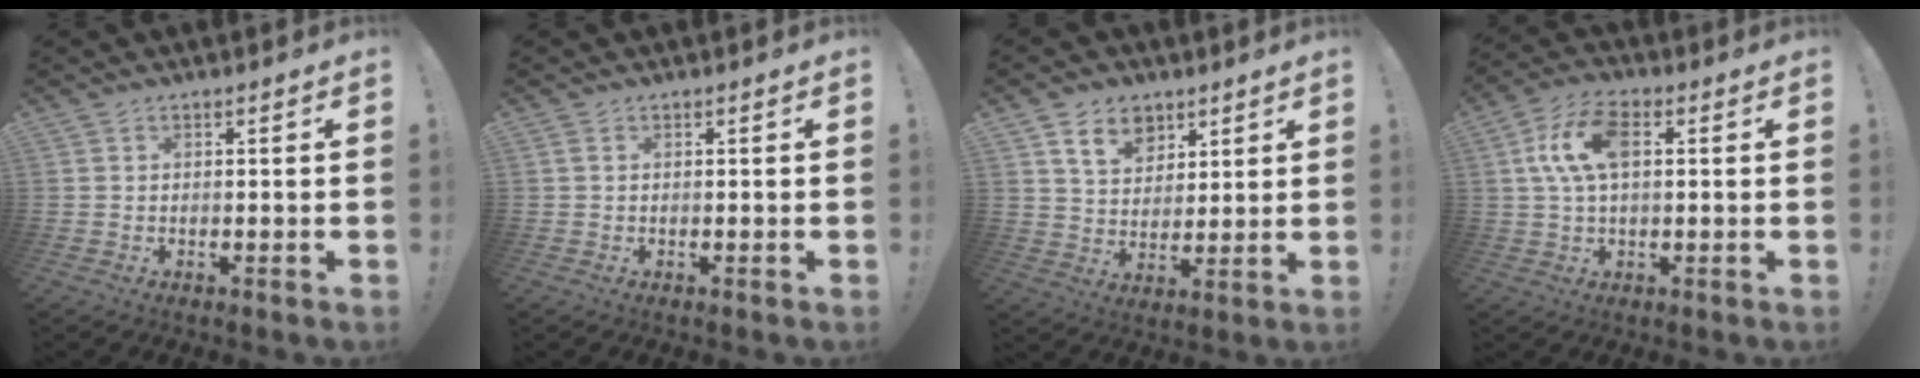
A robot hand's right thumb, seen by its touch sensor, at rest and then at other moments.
{"total": 0.7, "force": [0.1, 0.0, 0.7], "torque": [-0.016, 0.002, 0.001]}
{"total": 9.7, "force": [5.9, 6.8, 3.7], "torque": [-0.053, -0.025, 0.112]}
{"total": 11.0, "force": [2.5, 6.0, 8.9], "torque": [-0.177, 0.008, 0.044]}